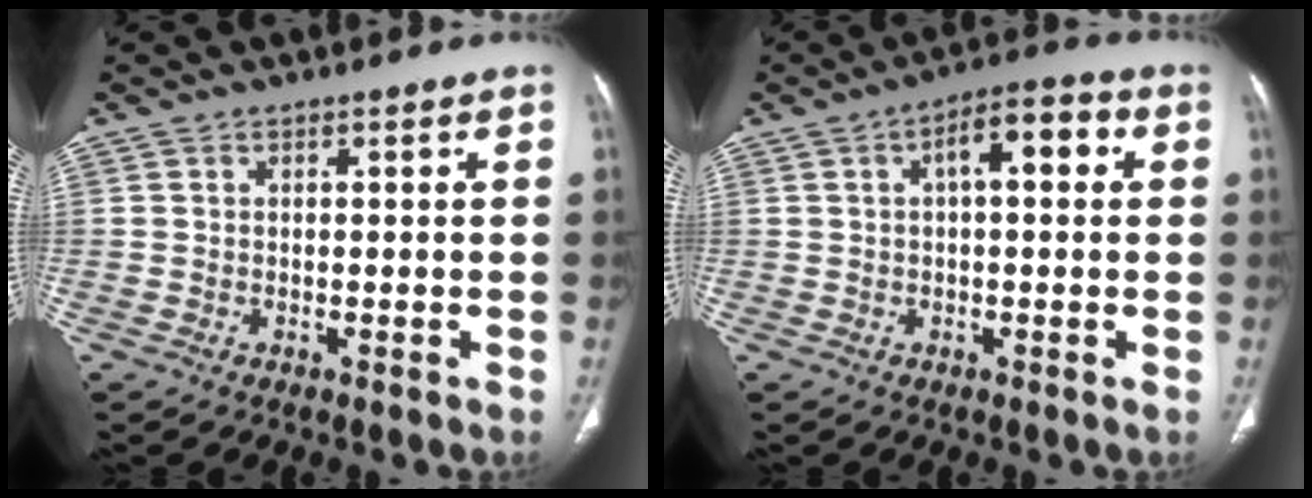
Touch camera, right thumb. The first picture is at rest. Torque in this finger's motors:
{"motor_torque": [1.60, 3.40, 0.89, 0.04, 0.09]}